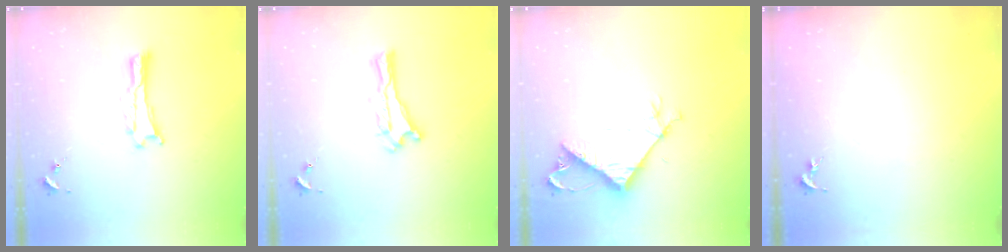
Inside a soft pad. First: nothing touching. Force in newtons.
{"total": 0.0}
{"total": 8.3, "press": 8.3, "slide": 0.8}
{"total": 0.0}